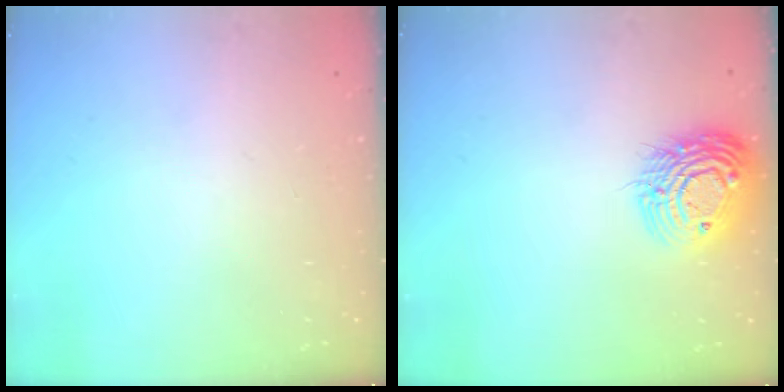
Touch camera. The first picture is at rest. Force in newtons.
{"total": 15.6, "press": 15.5, "slide": 1.4}